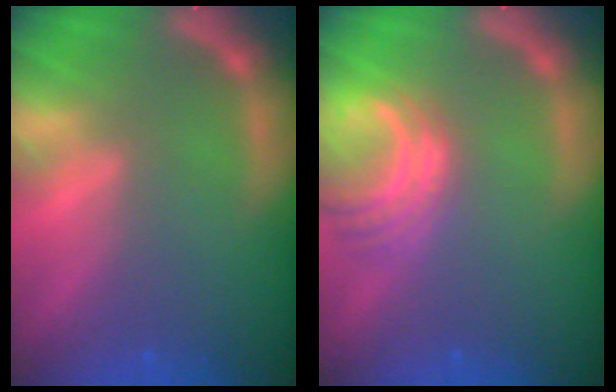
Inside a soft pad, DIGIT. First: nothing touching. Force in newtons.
{"total": 5.1}